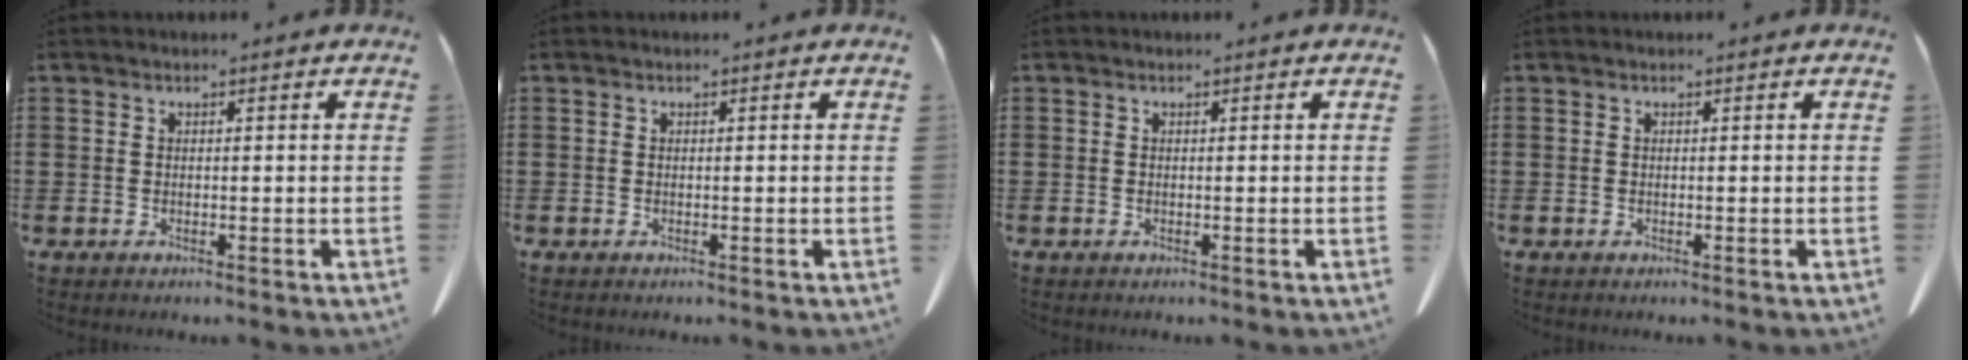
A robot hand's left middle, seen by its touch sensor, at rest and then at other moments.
{"total": 0.0}
{"total": 0.0}
{"total": 0.0}